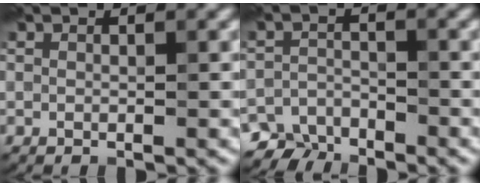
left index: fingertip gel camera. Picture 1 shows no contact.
{"total": 3.8, "force": [-3.4, 1.6, 0.7], "torque": [-0.003, -0.007, -0.068]}